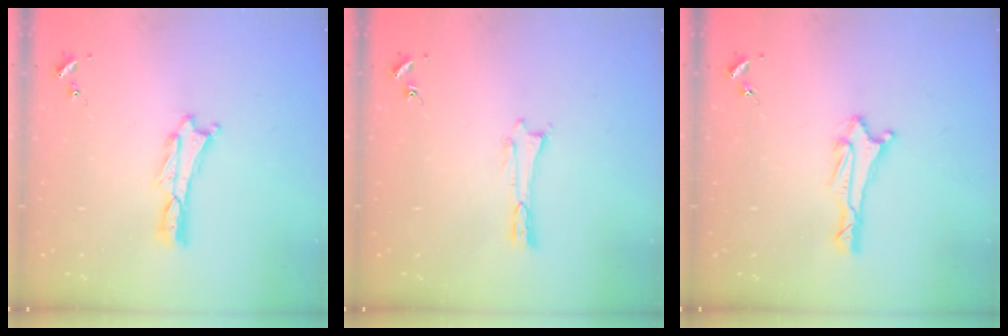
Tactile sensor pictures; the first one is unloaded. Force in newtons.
{"total": 0.0}
{"total": 2.0, "press": 1.8, "slide": 0.8}